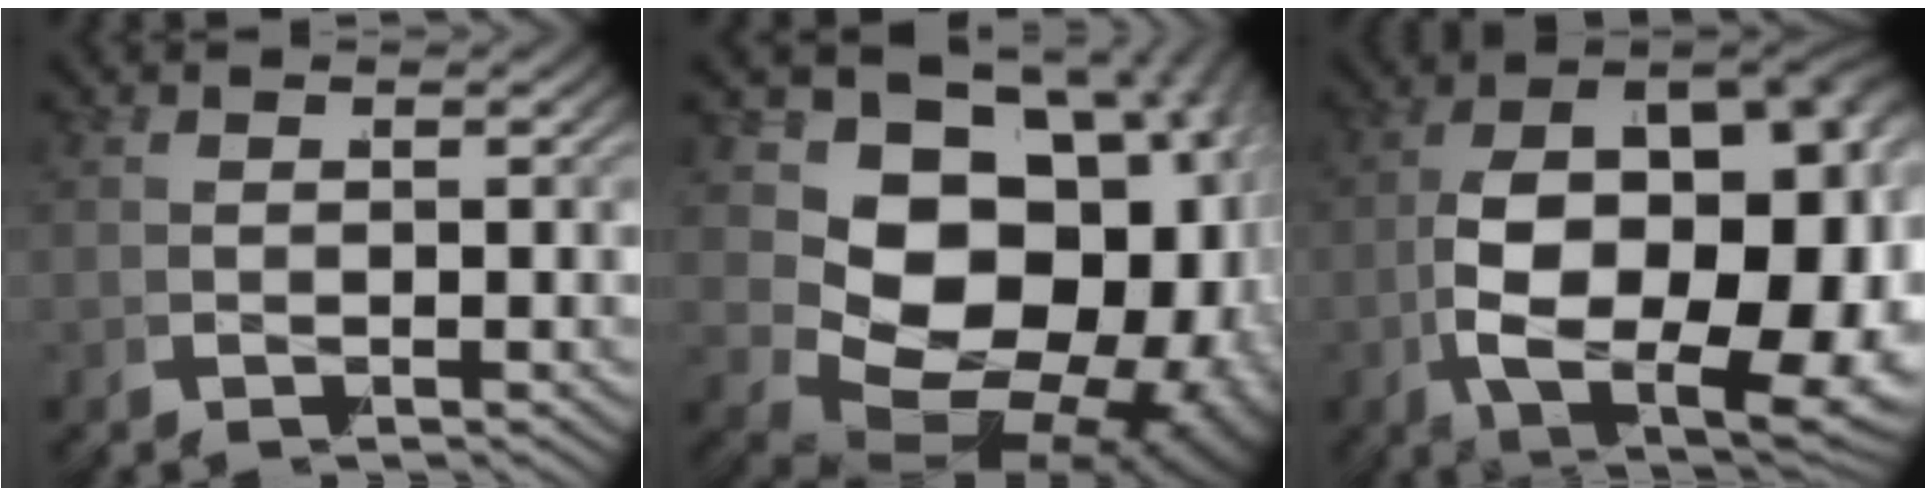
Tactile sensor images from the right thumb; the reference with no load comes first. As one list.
[{"total": 24.2, "force": [-1.4, 17.2, 17.0], "torque": [-0.308, -0.049, -0.001]}, {"total": 22.2, "force": [-3.0, 13.6, 17.3], "torque": [-0.313, -0.071, -0.018]}]